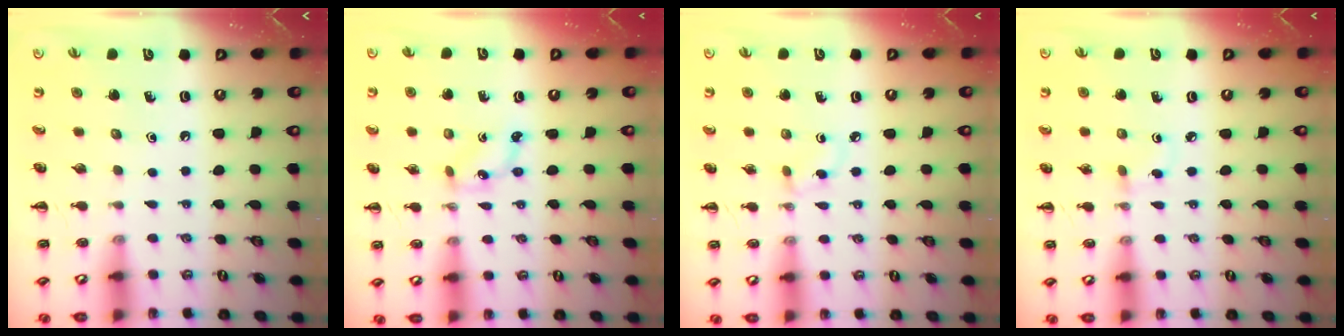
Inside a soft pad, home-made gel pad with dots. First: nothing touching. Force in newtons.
{"total": 1.9, "press": 1.9, "slide": 0.3}
{"total": 2.9, "press": 2.6, "slide": 1.2}
{"total": 2.7, "press": 2.4, "slide": 1.1}